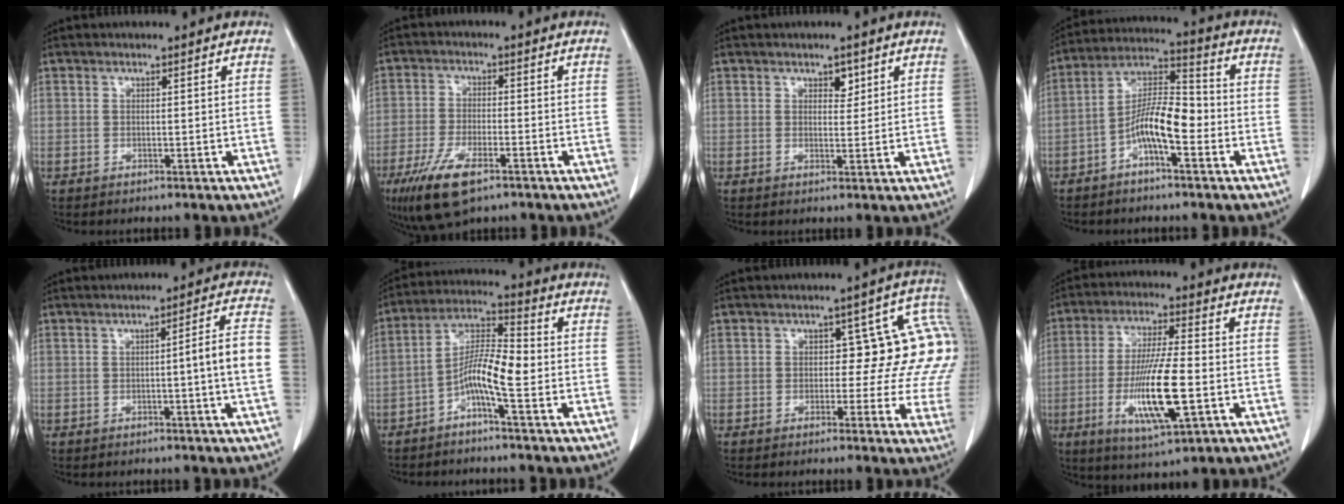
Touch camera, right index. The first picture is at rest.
{"total": 9.0, "force": [-5.3, 3.0, 6.6], "torque": [-0.135, -0.016, -0.092]}
{"total": 2.1, "force": [1.2, 1.2, 1.2], "torque": [-0.013, -0.001, 0.018]}
{"total": 9.4, "force": [-3.5, 2.4, 8.4], "torque": [-0.162, 0.024, -0.063]}
{"total": 5.8, "force": [-0.7, -0.7, 5.7], "torque": [-0.078, 0.006, -0.012]}
{"total": 8.0, "force": [-2.8, 0.9, 7.5], "torque": [-0.144, 0.021, -0.057]}
{"total": 10.8, "force": [1.8, 5.5, 9.1], "torque": [-0.089, 0.029, 0.014]}
{"total": 13.1, "force": [-3.1, 2.0, 12.6], "torque": [-0.242, -0.015, -0.053]}